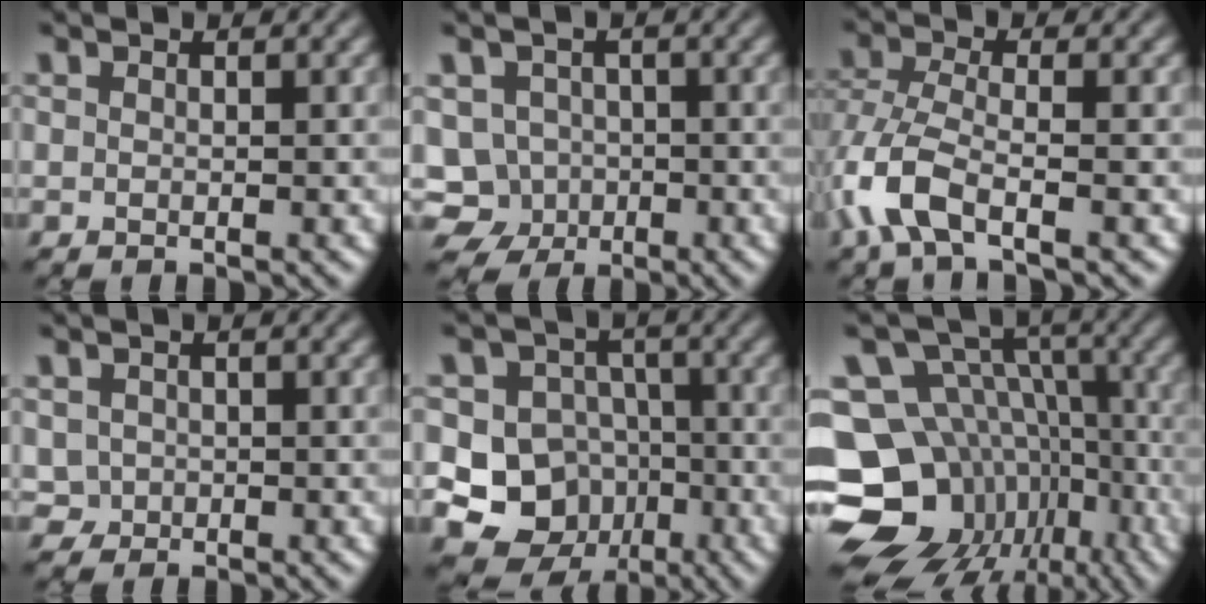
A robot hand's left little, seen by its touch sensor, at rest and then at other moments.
{"total": 5.6, "force": [-2.3, 5.0, 1.4], "torque": [-0.004, 0.005, -0.055]}
{"total": 4.6, "force": [-2.4, 1.4, 3.6], "torque": [-0.093, 0.000, -0.059]}
{"total": 1.6, "force": [0.0, 1.6, 0.4], "torque": [0.002, 0.005, 0.006]}
{"total": 10.3, "force": [-2.9, 9.4, 3.3], "torque": [-0.060, 0.002, -0.061]}
{"total": 16.1, "force": [-5.9, 13.0, 7.5], "torque": [-0.150, -0.006, -0.065]}